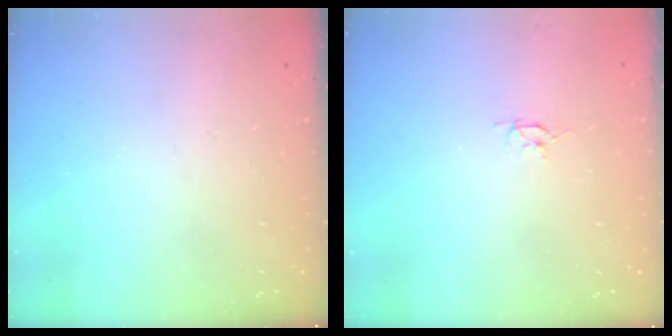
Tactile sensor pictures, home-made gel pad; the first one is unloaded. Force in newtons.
{"total": 2.6, "press": 2.6, "slide": 0.3}